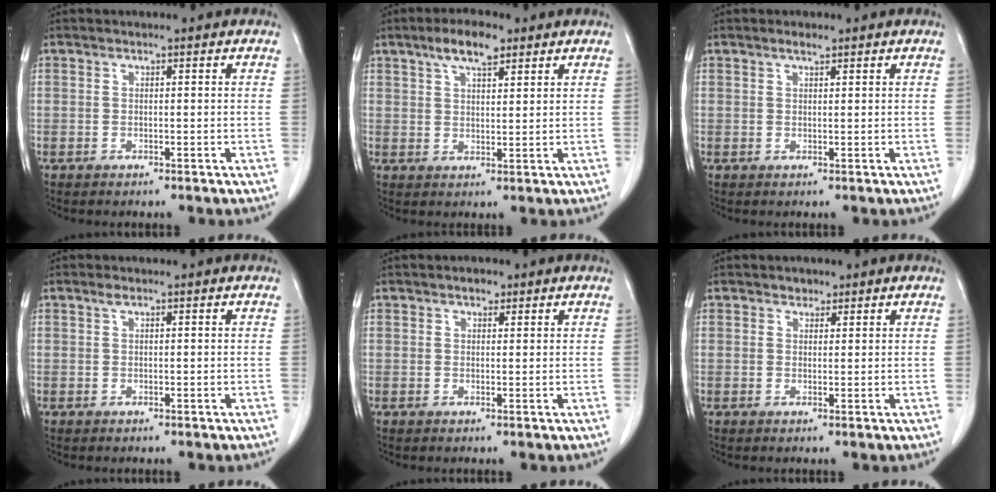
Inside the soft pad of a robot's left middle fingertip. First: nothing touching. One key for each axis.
{"total": 5.9, "fx": 3.8, "fy": 1.8, "fz": 4.1, "tx": -0.078, "ty": 0.009, "tz": 0.065}
{"total": 1.2, "fx": 0.9, "fy": 0.2, "fz": 0.7, "tx": -0.018, "ty": 0.001, "tz": 0.018}
{"total": 0.7, "fx": 0.5, "fy": 0.2, "fz": 0.5, "tx": -0.011, "ty": 0.004, "tz": 0.008}
{"total": 1.4, "fx": 1.0, "fy": 0.8, "fz": 0.6, "tx": -0.012, "ty": 0.001, "tz": 0.013}
{"total": 1.4, "fx": 1.0, "fy": 0.9, "fz": 0.3, "tx": -0.002, "ty": -0.004, "tz": 0.013}